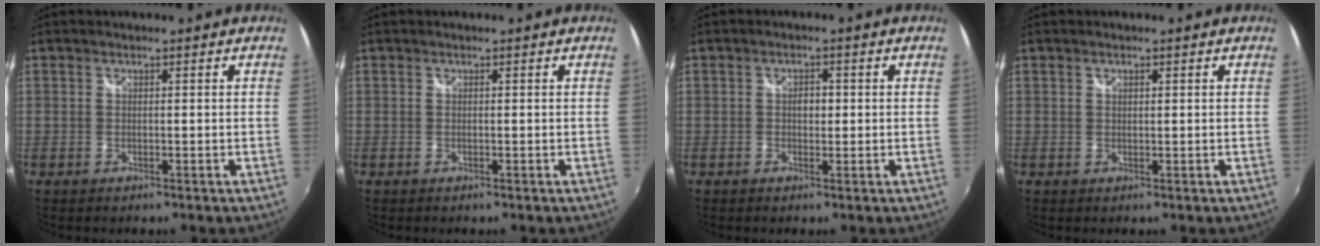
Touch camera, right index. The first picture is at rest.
{"total": 0.0}
{"total": 2.0, "force": [0.0, 1.4, 1.4], "torque": [-0.022, 0.005, -0.001]}
{"total": 0.8, "force": [0.5, 0.5, 0.5], "torque": [-0.006, 0.002, 0.008]}